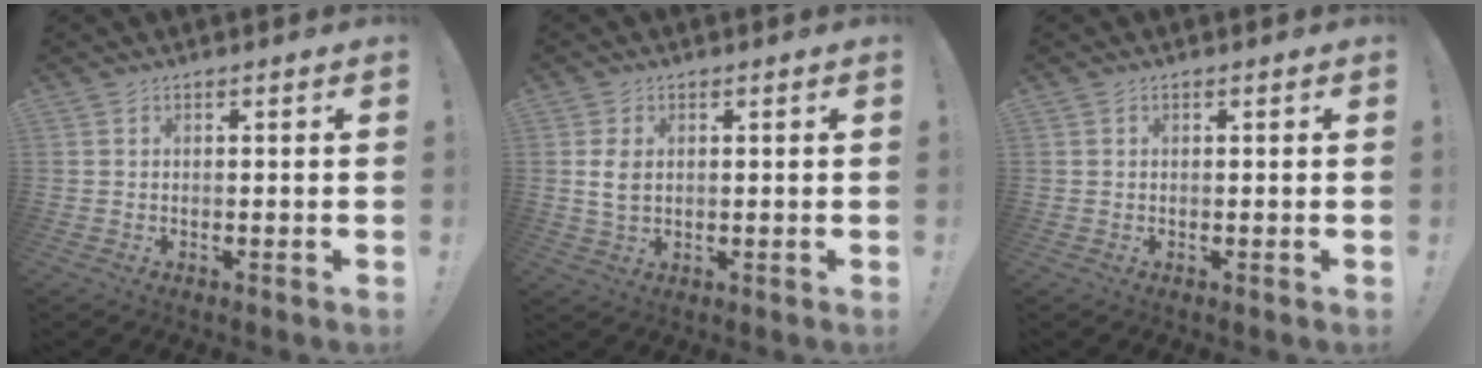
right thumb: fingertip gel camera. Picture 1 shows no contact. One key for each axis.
{"total": 4.2, "fx": 0.9, "fy": 2.6, "fz": 3.1, "tx": -0.058, "ty": -0.006, "tz": 0.012}
{"total": 0.0}